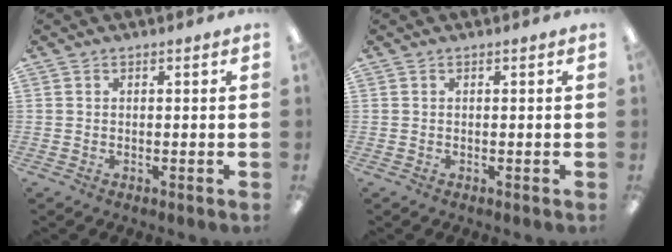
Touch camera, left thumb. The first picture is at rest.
{"total": 0.0}